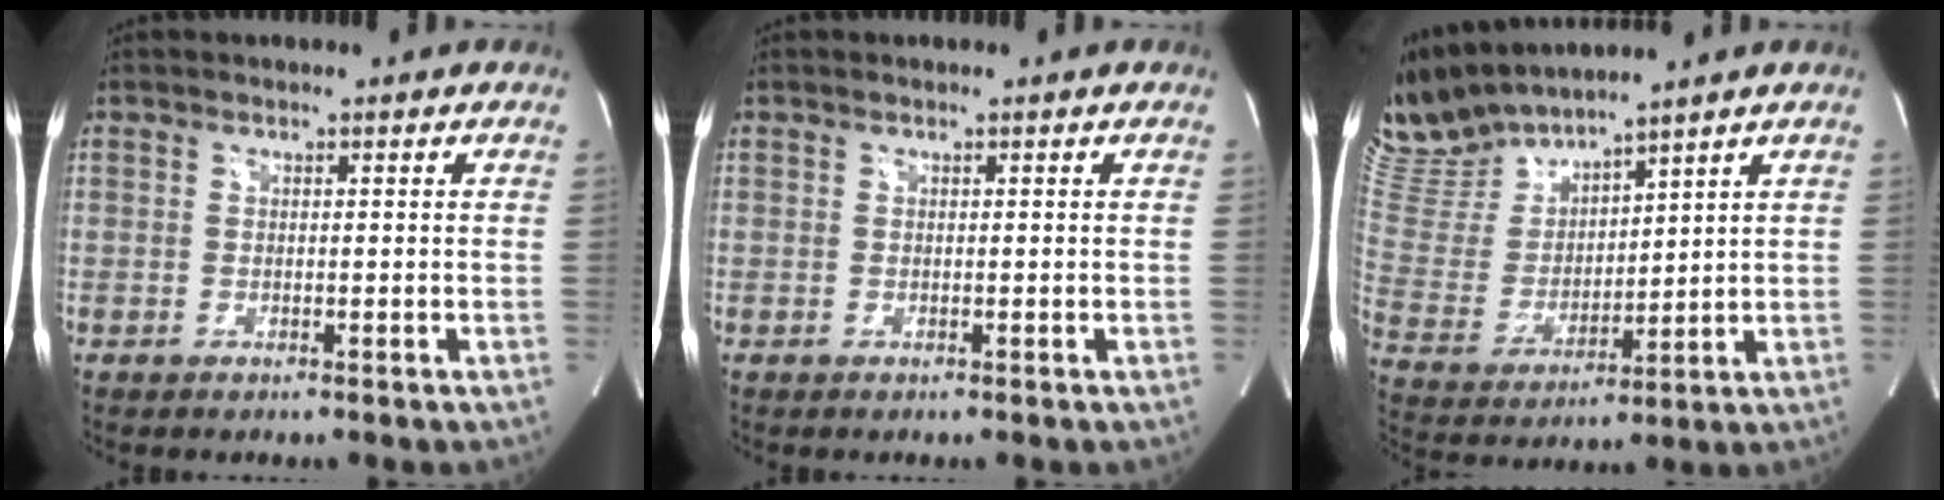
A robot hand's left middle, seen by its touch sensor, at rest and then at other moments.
{"total": 0.0}
{"total": 12.1, "force": [11.4, 1.6, 3.5], "torque": [-0.088, 0.003, 0.246]}